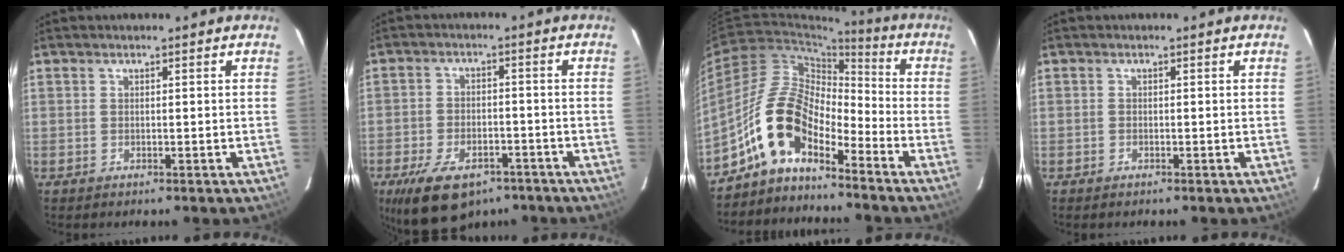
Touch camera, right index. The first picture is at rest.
{"total": 14.6, "force": [-9.3, 7.6, 8.2], "torque": [-0.180, -0.016, -0.147]}
{"total": 11.8, "force": [-7.8, 5.3, 7.1], "torque": [-0.133, 0.026, -0.162]}
{"total": 0.5, "force": [-0.4, 0.3, 0.1], "torque": [-0.001, 0.001, -0.010]}